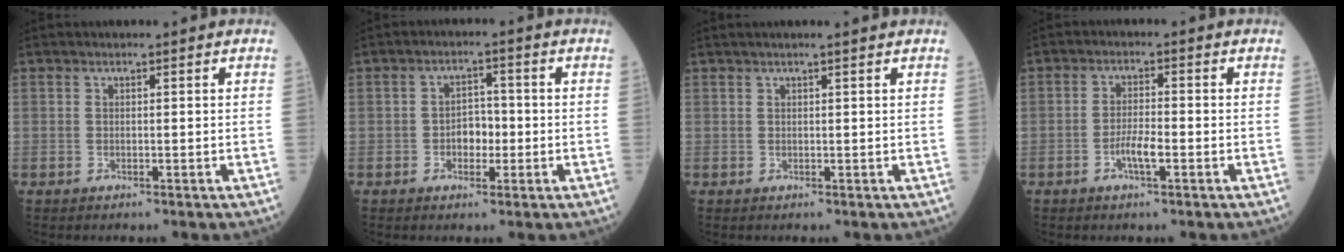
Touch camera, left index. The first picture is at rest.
{"total": 3.6, "force": [-0.8, 2.3, 2.6], "torque": [-0.039, 0.010, -0.016]}
{"total": 2.6, "force": [2.2, -0.5, 1.4], "torque": [-0.017, 0.015, 0.033]}
{"total": 3.4, "force": [-1.5, 0.6, 3.0], "torque": [-0.061, 0.001, -0.029]}